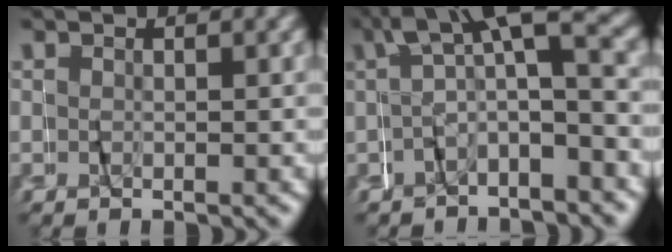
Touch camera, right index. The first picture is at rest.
{"total": 3.8, "force": [0.5, 1.3, 3.5], "torque": [-0.049, 0.013, -0.003]}